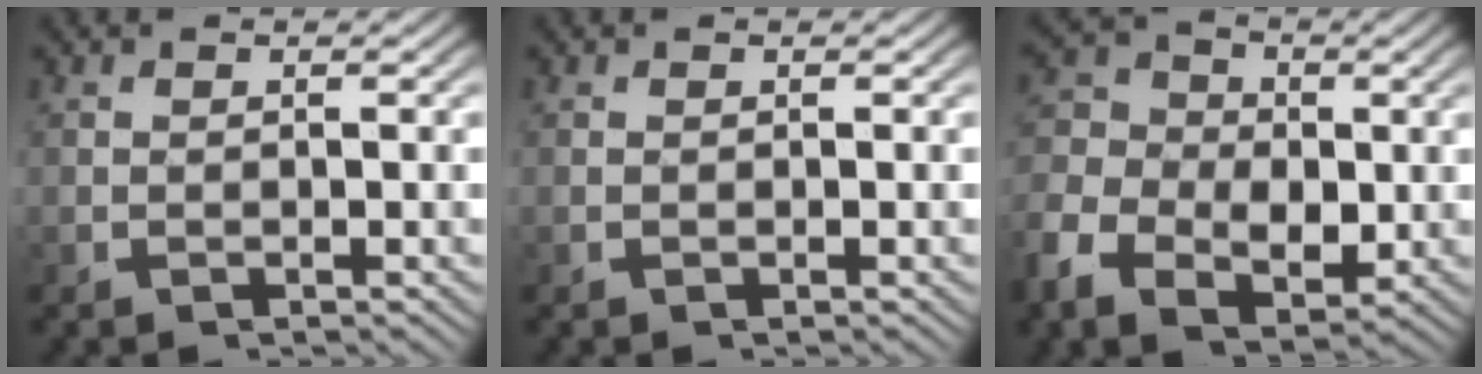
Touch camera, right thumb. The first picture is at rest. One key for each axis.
{"total": 0.0}
{"total": 8.3, "fx": -0.7, "fy": 6.4, "fz": 5.3, "tx": -0.102, "ty": -0.020, "tz": -0.013}